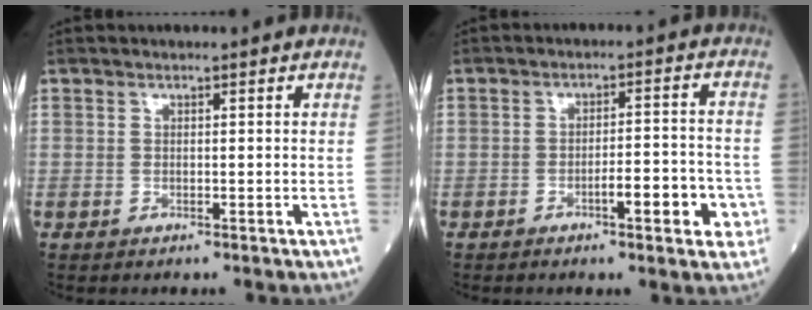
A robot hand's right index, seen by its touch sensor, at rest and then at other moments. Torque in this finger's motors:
{"motor_torque": [0.33, -0.02, 0.07, 0.08]}